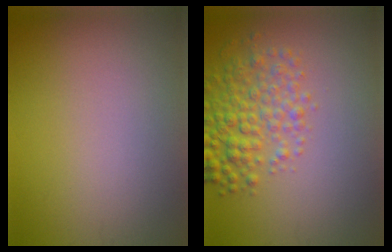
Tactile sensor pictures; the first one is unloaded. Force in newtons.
{"total": 4.5, "press": 4.5, "slide": 0.1}